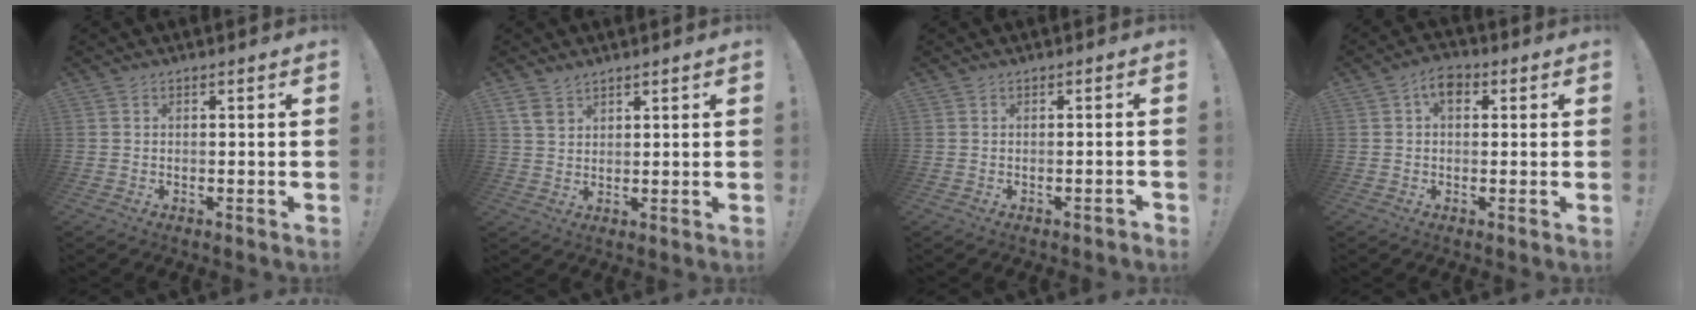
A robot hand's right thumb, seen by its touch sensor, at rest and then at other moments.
{"total": 4.6, "force": [3.4, 2.6, 1.7], "torque": [-0.027, -0.016, 0.066]}
{"total": 1.1, "force": [-1.0, -0.2, 0.5], "torque": [-0.013, 0.004, -0.016]}
{"total": 5.3, "force": [1.6, 3.3, 3.8], "torque": [-0.054, 0.003, 0.026]}